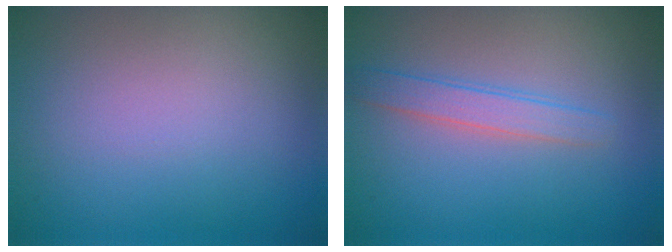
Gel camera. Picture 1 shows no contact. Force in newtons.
{"total": 2.1, "press": 2.1, "slide": 0.0}